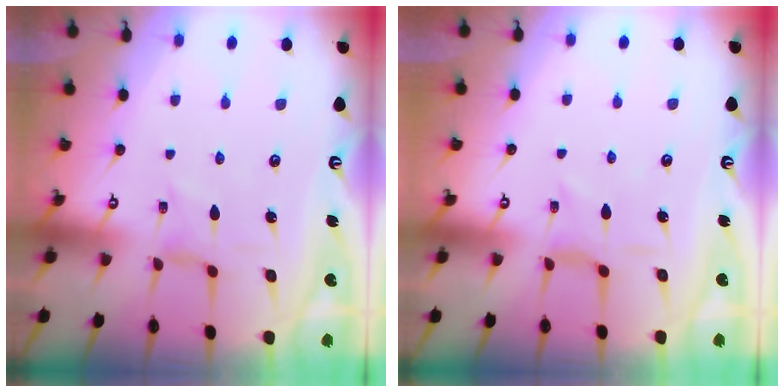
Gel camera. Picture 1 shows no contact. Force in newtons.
{"total": 2.4, "press": 2.4, "slide": 0.6}